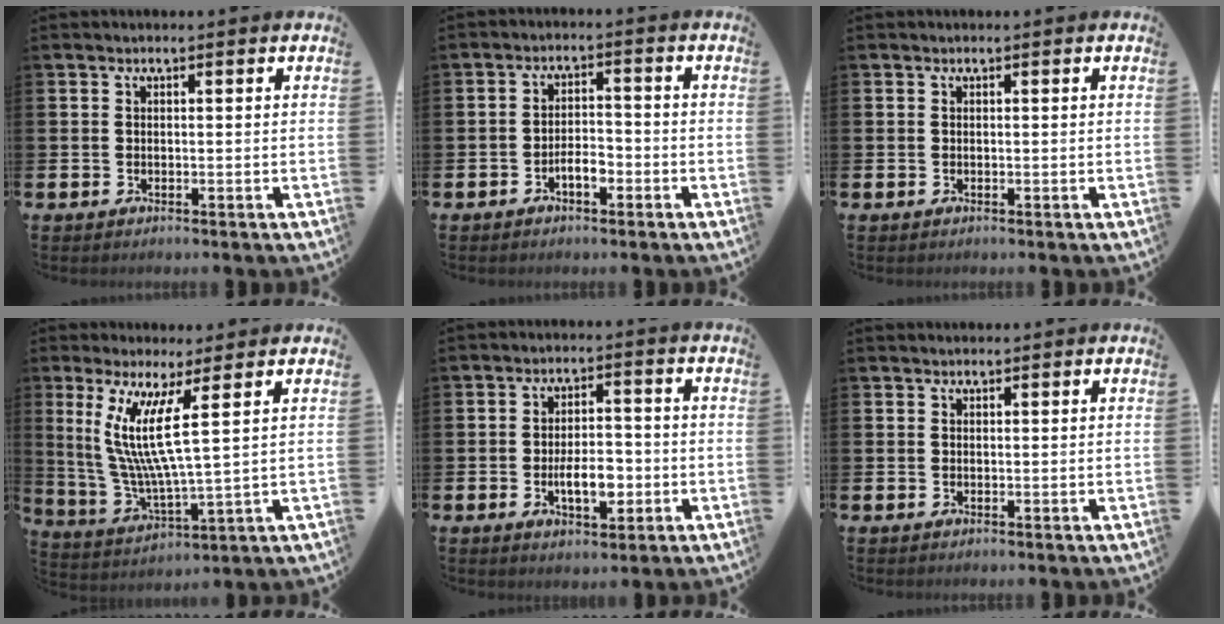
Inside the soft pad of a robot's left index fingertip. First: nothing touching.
{"total": 3.2, "force": [-1.8, 1.4, 2.3], "torque": [-0.034, 0.007, -0.037]}
{"total": 0.0}
{"total": 10.1, "force": [5.1, 1.3, 8.6], "torque": [-0.169, -0.023, 0.089]}
{"total": 5.5, "force": [-1.4, 2.8, 4.5], "torque": [-0.063, 0.003, -0.028]}
{"total": 0.7, "force": [0.7, 0.1, 0.1], "torque": [0.012, -0.004, 0.009]}